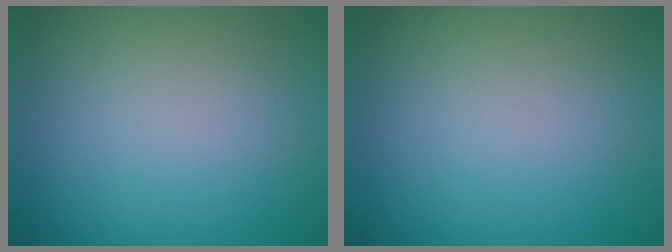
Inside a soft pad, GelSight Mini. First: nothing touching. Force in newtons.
{"total": 0.0}